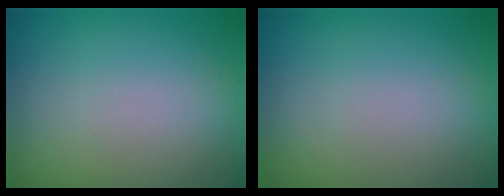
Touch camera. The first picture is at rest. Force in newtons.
{"total": 0.0}